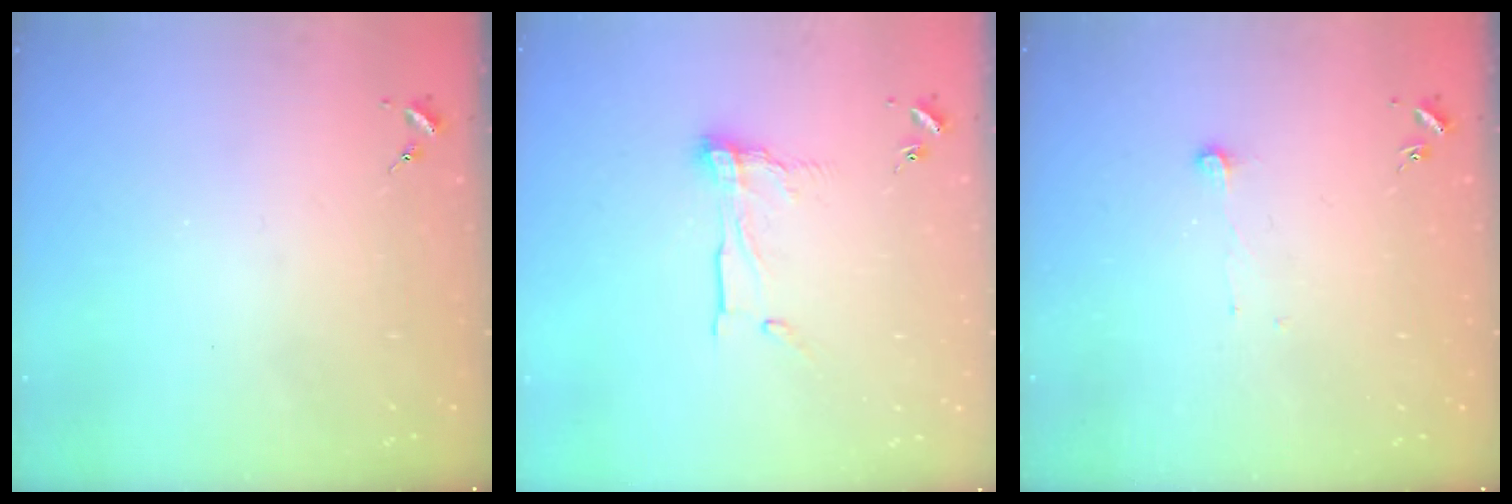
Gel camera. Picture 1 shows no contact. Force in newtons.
{"total": 10.4, "press": 10.4, "slide": 1.0}
{"total": 3.7, "press": 3.7, "slide": 0.4}